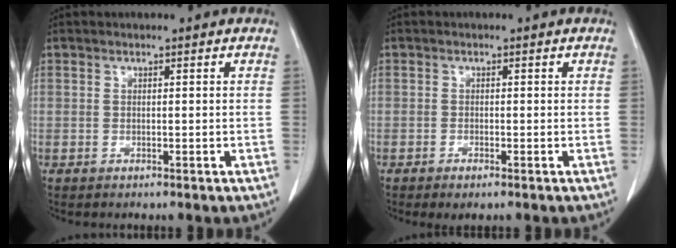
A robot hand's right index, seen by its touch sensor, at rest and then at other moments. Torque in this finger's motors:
{"motor_torque": [0.21, -0.19, 0.08, 0.00]}